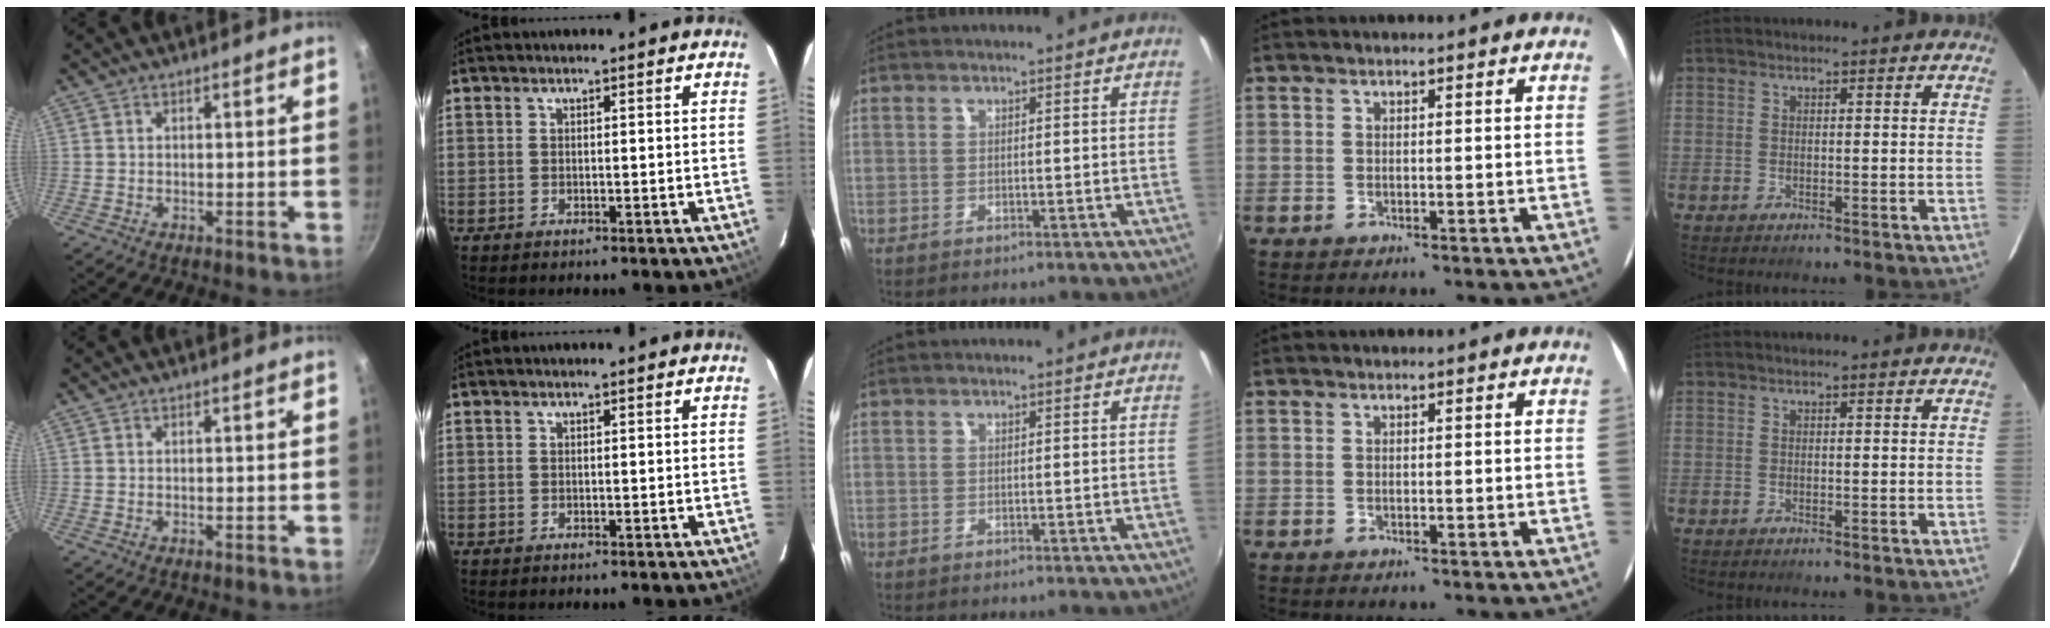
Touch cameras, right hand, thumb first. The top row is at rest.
{}